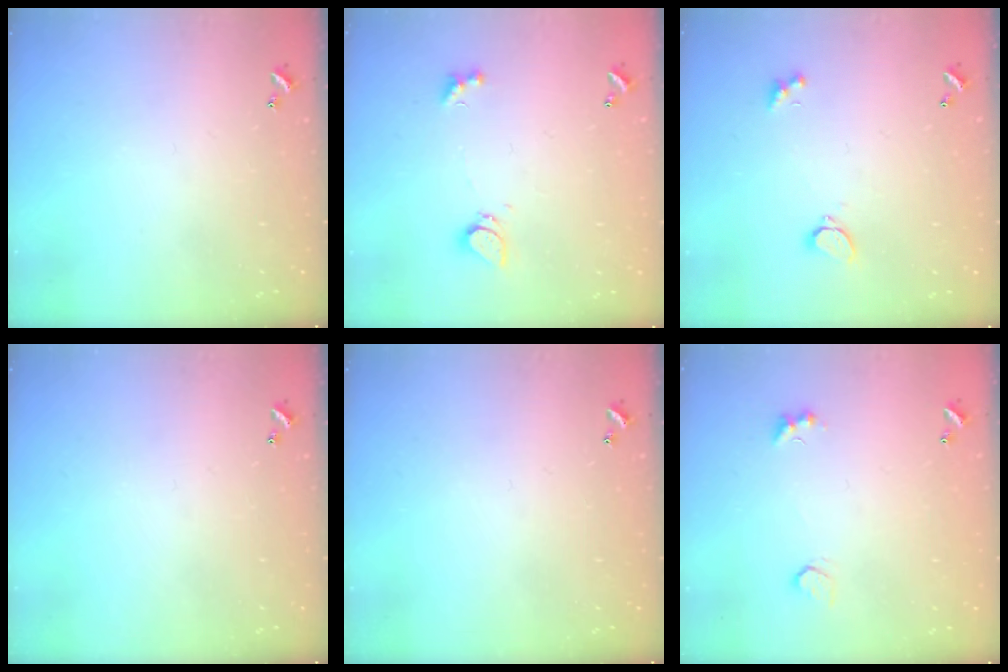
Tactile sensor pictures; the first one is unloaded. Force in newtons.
{"total": 2.1, "press": 2.0, "slide": 0.6}
{"total": 1.5, "press": 1.4, "slide": 0.5}
{"total": 0.0}
{"total": 0.0}
{"total": 2.8, "press": 2.6, "slide": 1.0}